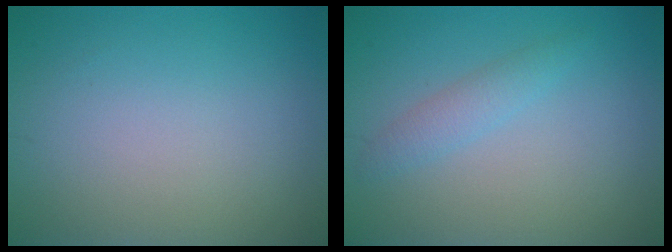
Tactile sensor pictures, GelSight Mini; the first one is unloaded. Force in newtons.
{"total": 1.7, "press": 1.7, "slide": 0.1}